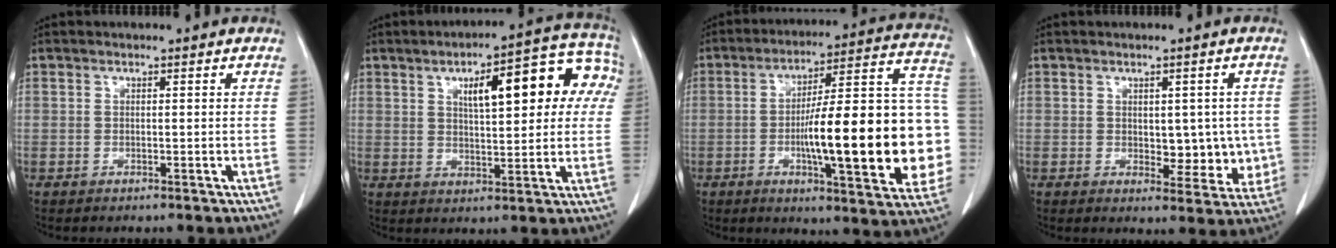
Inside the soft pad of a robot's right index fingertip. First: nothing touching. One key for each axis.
{"total": 15.1, "fx": 4.7, "fy": 4.9, "fz": 13.6, "tx": -0.168, "ty": 0.041, "tz": 0.060}
{"total": 25.2, "fx": -3.9, "fy": 4.4, "fz": 24.5, "tx": -0.267, "ty": 0.029, "tz": -0.050}
{"total": 6.9, "fx": 0.0, "fy": 4.0, "fz": 5.6, "tx": -0.048, "ty": 0.004, "tz": 0.010}